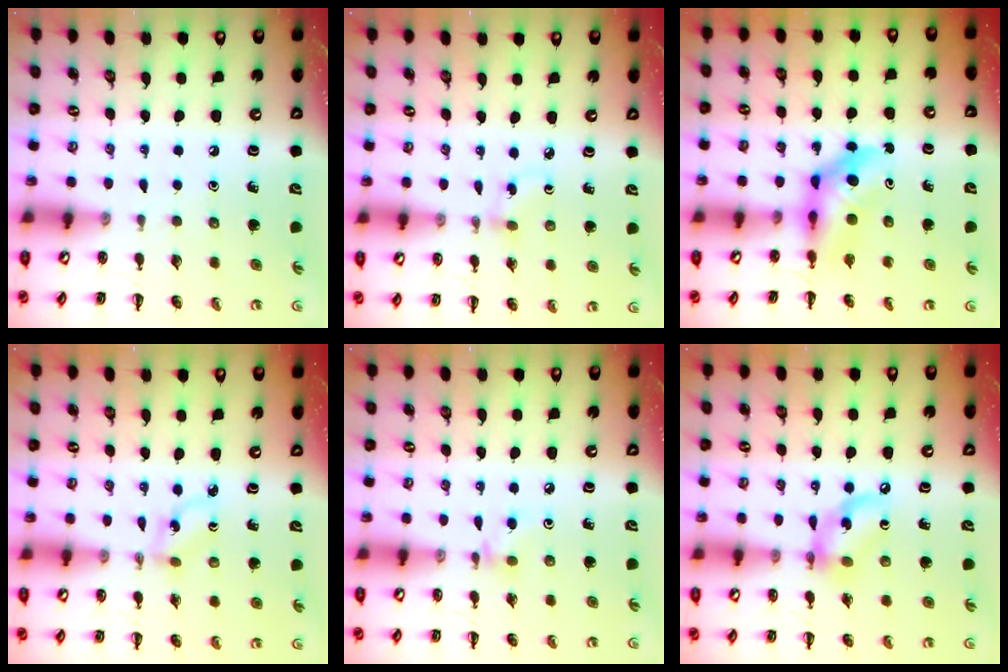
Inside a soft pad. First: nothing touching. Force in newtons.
{"total": 1.7, "press": 1.5, "slide": 0.8}
{"total": 5.4, "press": 5.3, "slide": 1.0}
{"total": 1.0, "press": 0.9, "slide": 0.5}
{"total": 4.0, "press": 3.7, "slide": 1.5}
{"total": 10.4, "press": 10.2, "slide": 1.8}